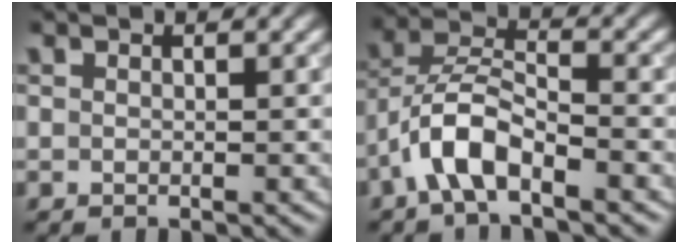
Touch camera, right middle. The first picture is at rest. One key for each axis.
{"total": 5.2, "fx": -3.1, "fy": 1.9, "fz": 3.8, "tx": -0.073, "ty": 0.012, "tz": -0.065}